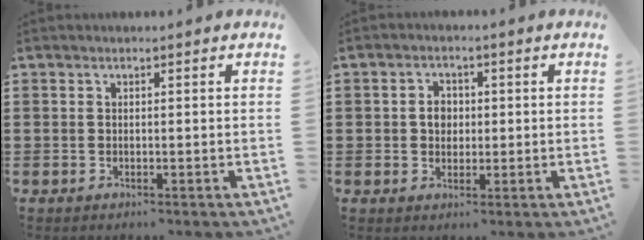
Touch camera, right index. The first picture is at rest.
{"total": 2.9, "force": [0.0, 2.4, 1.7], "torque": [-0.038, 0.010, -0.002]}